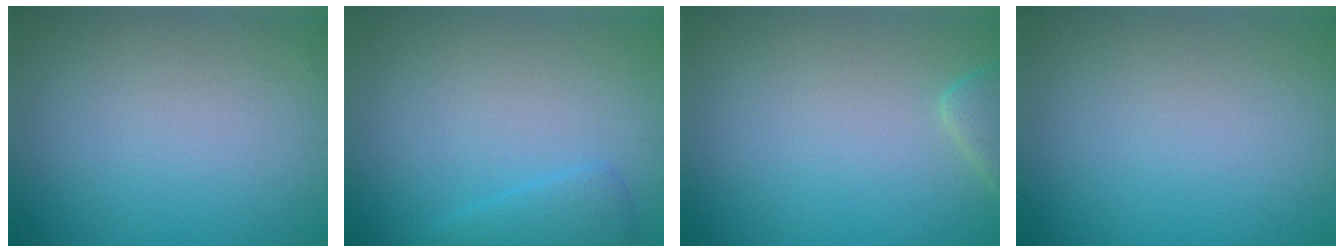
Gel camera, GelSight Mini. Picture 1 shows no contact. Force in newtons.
{"total": 2.2, "press": 2.1, "slide": 0.2}
{"total": 1.8, "press": 1.8, "slide": 0.2}
{"total": 0.0}